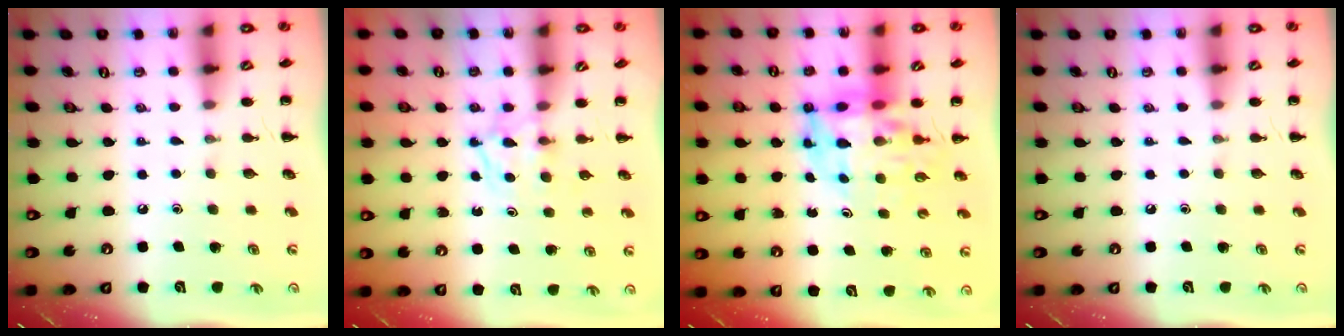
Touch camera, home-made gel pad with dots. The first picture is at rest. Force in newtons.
{"total": 3.4, "press": 3.1, "slide": 1.4}
{"total": 10.7, "press": 10.1, "slide": 3.6}
{"total": 0.0}